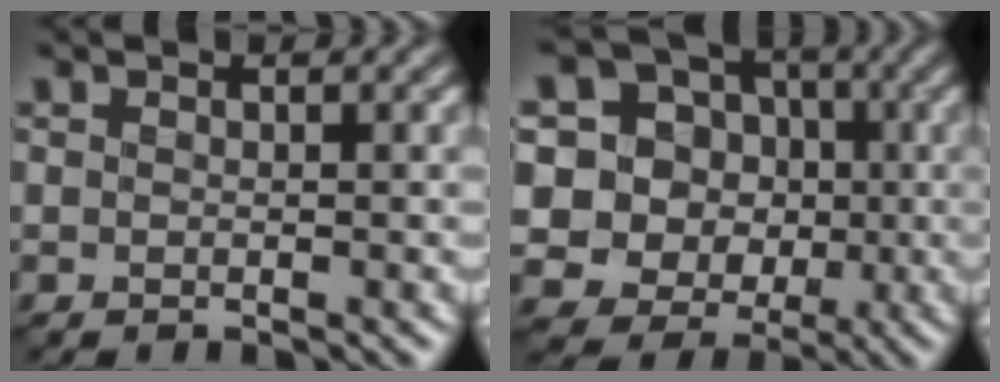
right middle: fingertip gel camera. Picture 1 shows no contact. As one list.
[{"total": 11.5, "force": [1.5, 10.8, 3.7], "torque": [-0.130, 0.052, 0.002]}]